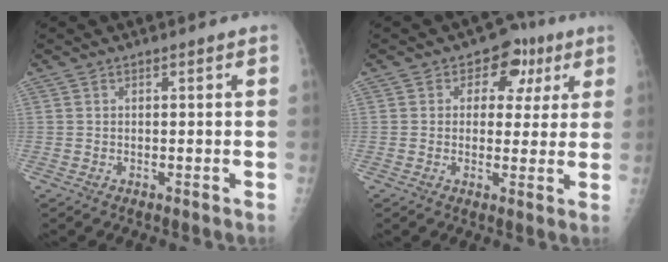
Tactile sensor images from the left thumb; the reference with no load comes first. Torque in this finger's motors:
{"motor_torque": [-0.04, 0.14, -0.05, -0.06, 0.04]}